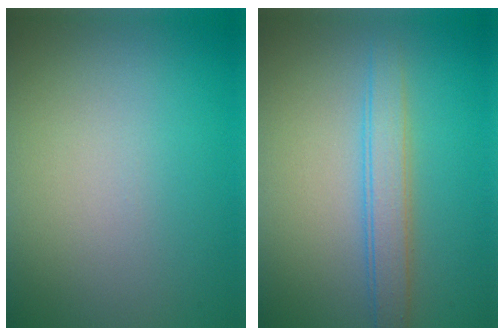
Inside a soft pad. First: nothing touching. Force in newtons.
{"total": 2.9, "press": 2.9, "slide": 0.0}